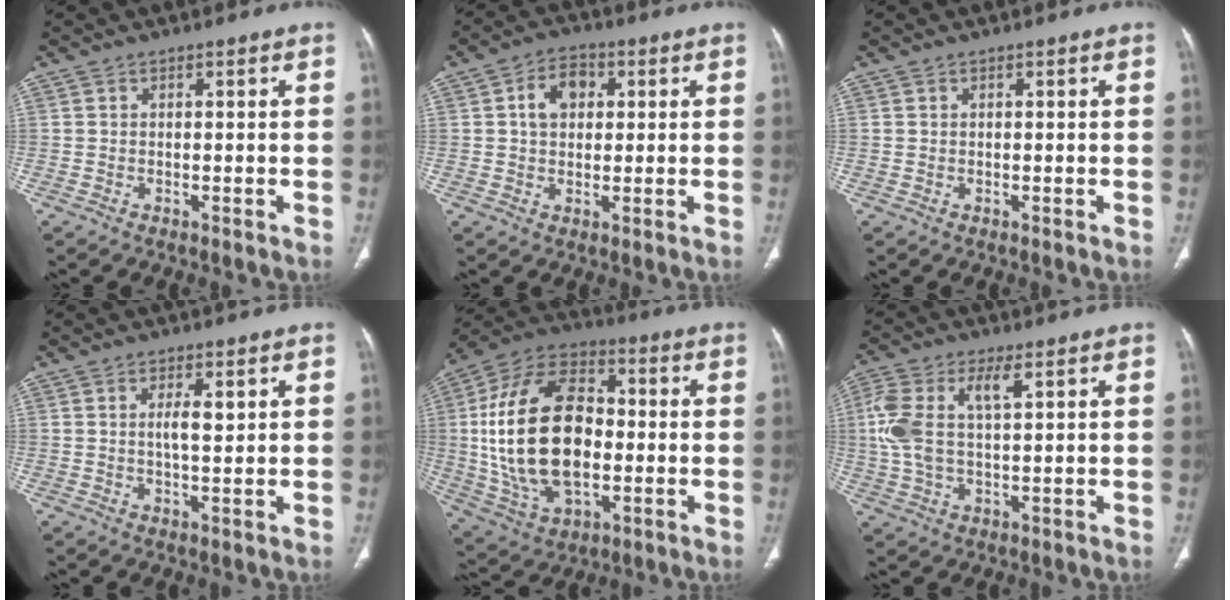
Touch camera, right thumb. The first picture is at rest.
{"total": 6.8, "force": [1.5, 4.9, 4.3], "torque": [-0.054, 0.009, 0.020]}
{"total": 0.0}
{"total": 3.5, "force": [0.9, 1.0, 3.2], "torque": [-0.052, -0.006, 0.015]}
{"total": 25.1, "force": [-0.4, 15.1, 20.0], "torque": [-0.367, 0.012, 0.001]}
{"total": 10.3, "force": [2.8, 4.7, 8.7], "torque": [-0.210, 0.013, 0.055]}